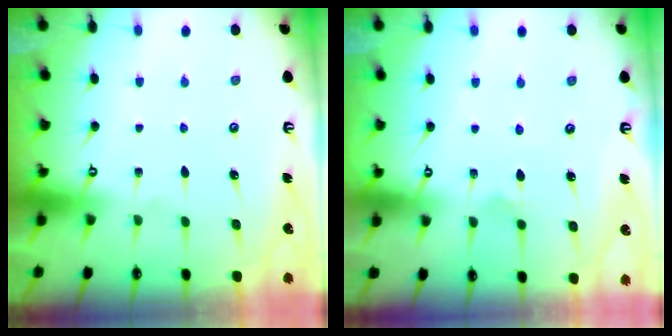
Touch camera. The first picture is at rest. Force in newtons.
{"total": 3.8, "press": 3.8, "slide": 0.3}